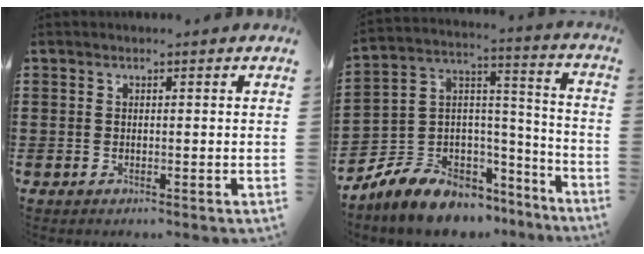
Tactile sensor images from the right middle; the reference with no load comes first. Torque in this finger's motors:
{"motor_torque": [2.14, 0.00, 1.05, 0.21]}